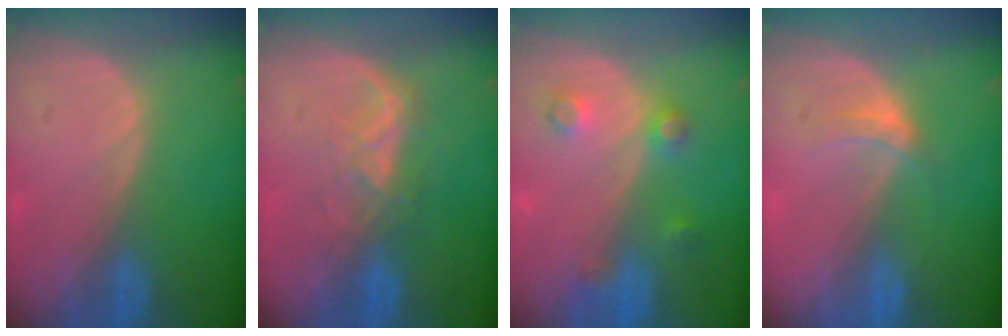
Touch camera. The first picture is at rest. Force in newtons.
{"total": 4.1, "press": 4.1, "slide": 0.6}
{"total": 4.1, "press": 3.6, "slide": 2.0}
{"total": 2.6, "press": 2.2, "slide": 1.4}